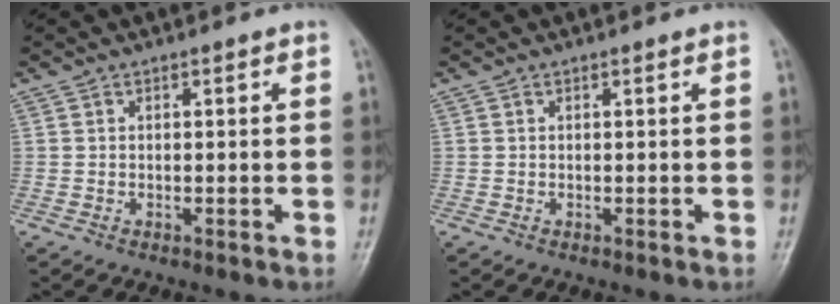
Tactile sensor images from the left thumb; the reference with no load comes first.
{"total": 0.0}